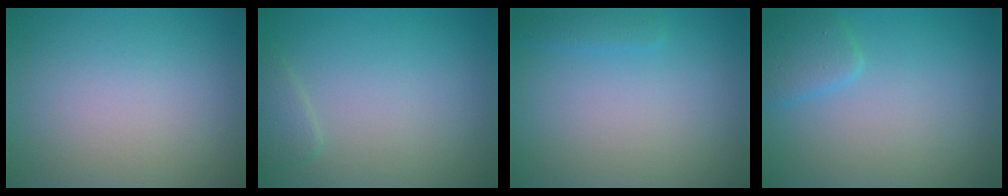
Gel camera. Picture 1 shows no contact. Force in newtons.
{"total": 1.1, "press": 1.1, "slide": 0.1}
{"total": 0.9, "press": 0.9, "slide": 0.0}
{"total": 1.9, "press": 1.9, "slide": 0.2}